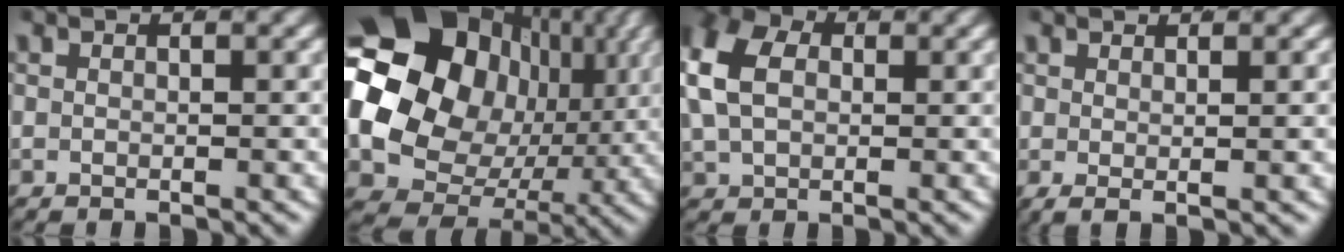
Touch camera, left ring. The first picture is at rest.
{"total": 24.4, "force": [2.4, 19.4, 14.7], "torque": [-0.276, -0.041, 0.041]}
{"total": 6.2, "force": [1.4, 4.8, 3.7], "torque": [-0.097, 0.003, 0.025]}
{"total": 1.2, "force": [0.6, -0.5, 1.0], "torque": [-0.013, -0.013, 0.020]}